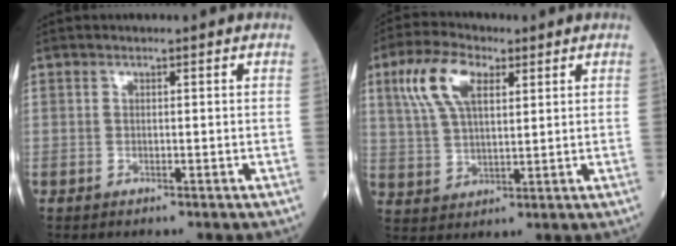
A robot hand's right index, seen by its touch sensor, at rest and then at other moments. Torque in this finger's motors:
{"motor_torque": [0.72, 0.59, 0.20, 0.06]}